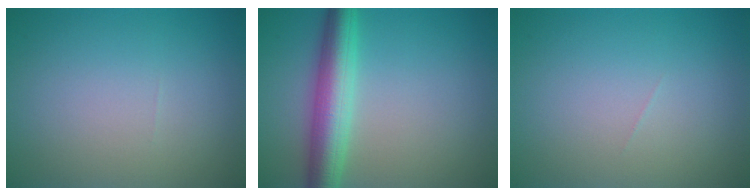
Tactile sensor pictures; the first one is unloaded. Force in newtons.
{"total": 5.6, "press": 5.6, "slide": 0.2}
{"total": 0.0}